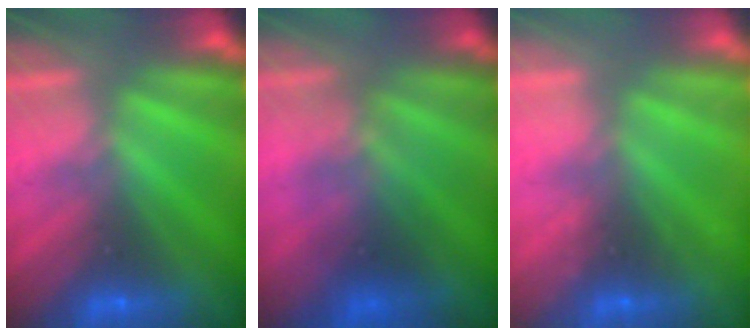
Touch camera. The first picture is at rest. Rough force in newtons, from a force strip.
{"total": 1.5}
{"total": 2.2}